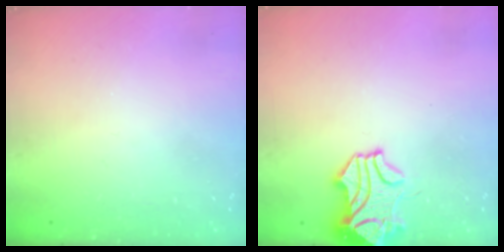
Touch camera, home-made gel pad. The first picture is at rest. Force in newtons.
{"total": 2.3, "press": 1.8, "slide": 1.4}